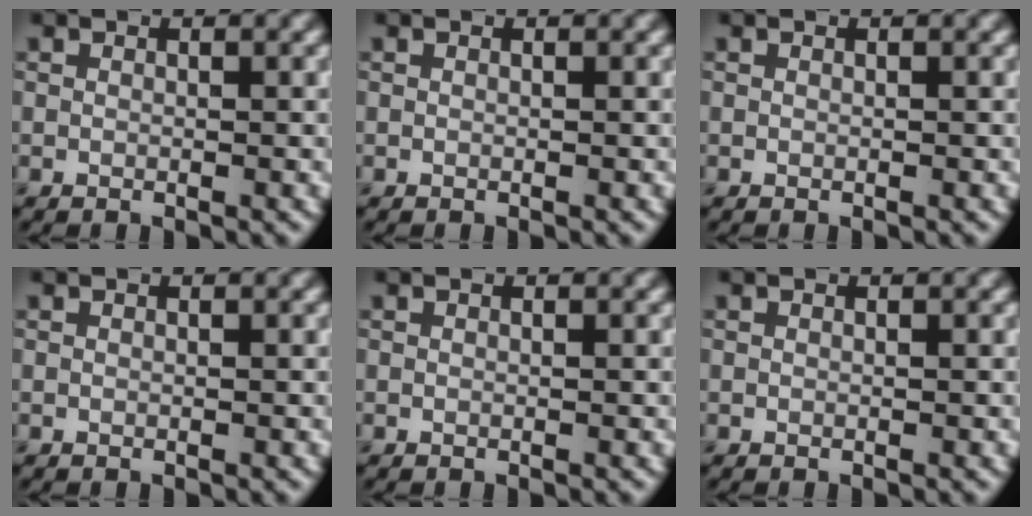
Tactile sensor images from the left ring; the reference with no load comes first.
{"total": 0.0}
{"total": 0.0}
{"total": 0.0}
{"total": 0.0}
{"total": 0.0}